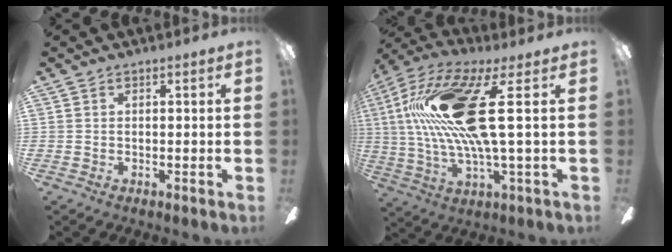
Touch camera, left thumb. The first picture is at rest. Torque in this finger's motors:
{"motor_torque": [0.82, 2.64, 2.34, -0.43, 0.27]}